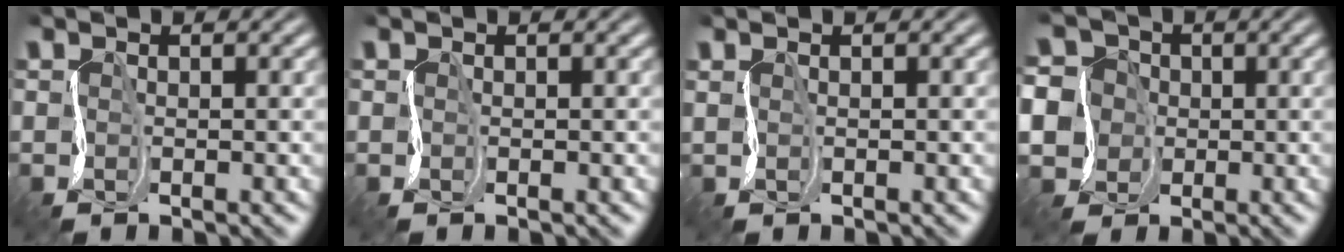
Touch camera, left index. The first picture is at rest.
{"total": 0.0}
{"total": 1.1, "force": [0.7, 0.3, 0.8], "torque": [-0.021, 0.003, 0.005]}
{"total": 9.7, "force": [-1.2, 9.1, 3.1], "torque": [-0.077, 0.013, -0.060]}